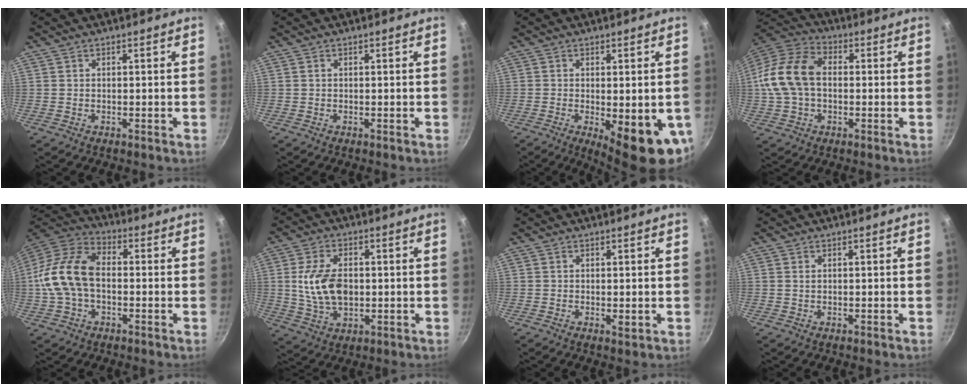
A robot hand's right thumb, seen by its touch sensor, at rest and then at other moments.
{"total": 0.0}
{"total": 13.4, "force": [-3.4, 4.4, 12.2], "torque": [-0.140, -0.014, -0.033]}
{"total": 15.3, "force": [0.4, 10.5, 11.1], "torque": [-0.202, 0.037, -0.007]}
{"total": 15.2, "force": [-0.8, 9.9, 11.5], "torque": [-0.207, 0.039, -0.031]}
{"total": 10.4, "force": [1.0, 6.1, 8.3], "torque": [-0.154, -0.009, 0.020]}
{"total": 1.1, "force": [0.0, 0.4, 1.0], "torque": [-0.018, -0.005, 0.000]}
{"total": 0.8, "force": [0.3, 0.5, 0.5], "torque": [-0.010, 0.002, 0.005]}